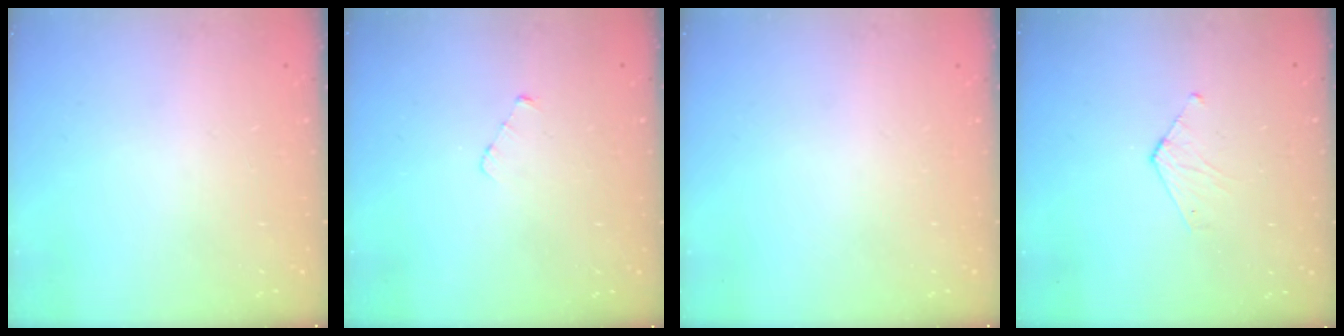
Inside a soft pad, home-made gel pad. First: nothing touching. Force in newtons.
{"total": 2.5, "press": 2.5, "slide": 0.2}
{"total": 0.0}
{"total": 3.3, "press": 3.2, "slide": 0.3}